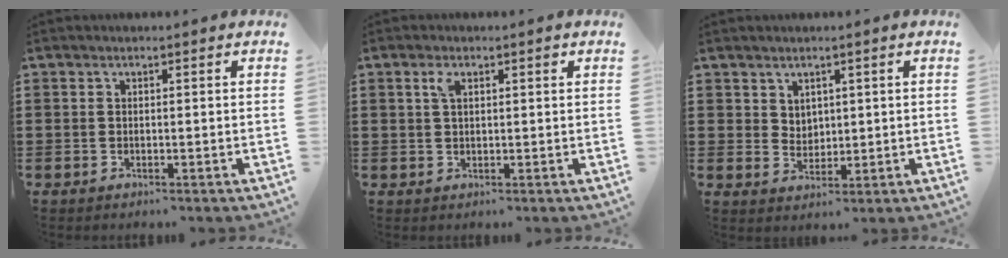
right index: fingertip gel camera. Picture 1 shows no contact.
{"total": 2.3, "force": [1.0, 0.9, 1.9], "torque": [-0.042, 0.005, 0.017]}
{"total": 2.9, "force": [2.1, 2.0, 0.4], "torque": [-0.016, 0.004, 0.039]}